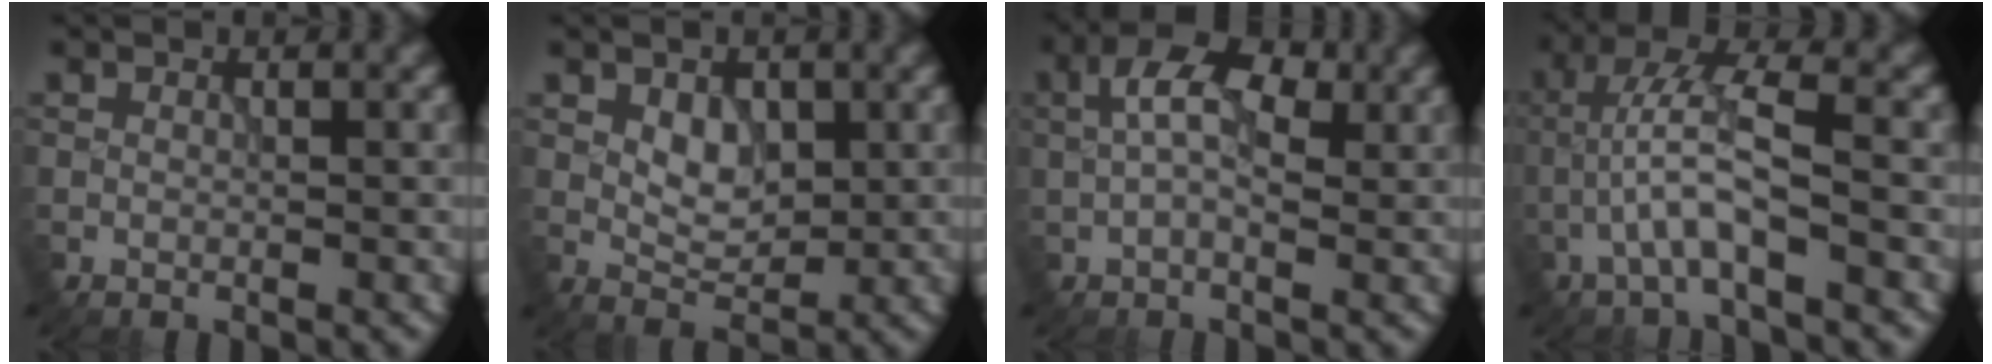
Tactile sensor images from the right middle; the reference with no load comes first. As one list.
[{"total": 2.9, "force": [0.7, 2.0, 2.0], "torque": [-0.033, -0.004, 0.015]}, {"total": 5.5, "force": [1.2, 3.1, 4.5], "torque": [-0.083, 0.014, 0.011]}, {"total": 5.1, "force": [-1.6, 1.1, 4.8], "torque": [-0.093, 0.020, -0.036]}]